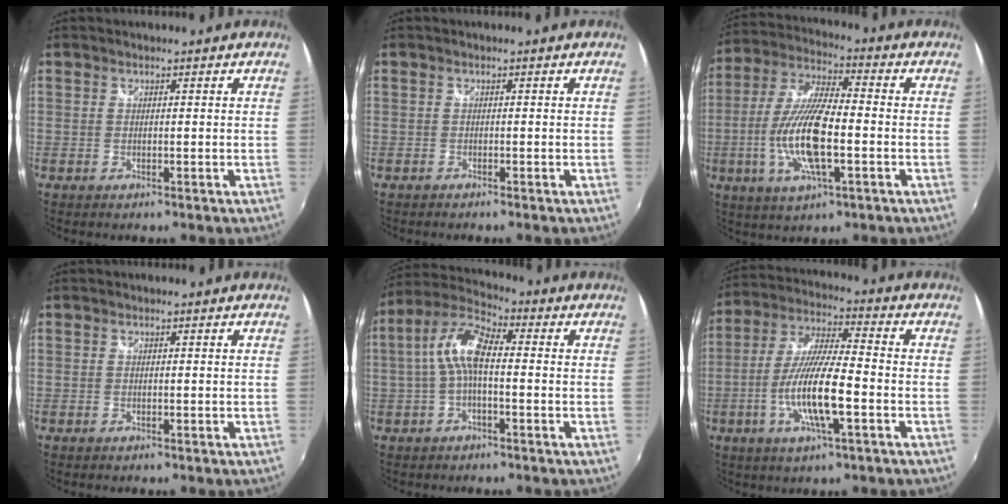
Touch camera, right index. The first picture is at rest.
{"total": 0.6, "force": [-0.5, 0.2, 0.1], "torque": [-0.005, -0.003, -0.012]}
{"total": 15.2, "force": [-3.4, 4.4, 14.1], "torque": [-0.287, -0.006, -0.065]}
{"total": 0.0}
{"total": 8.6, "force": [-0.3, 3.3, 8.0], "torque": [-0.175, 0.024, -0.010]}
{"total": 13.2, "force": [-4.1, 2.3, 12.4], "torque": [-0.249, -0.008, -0.077]}